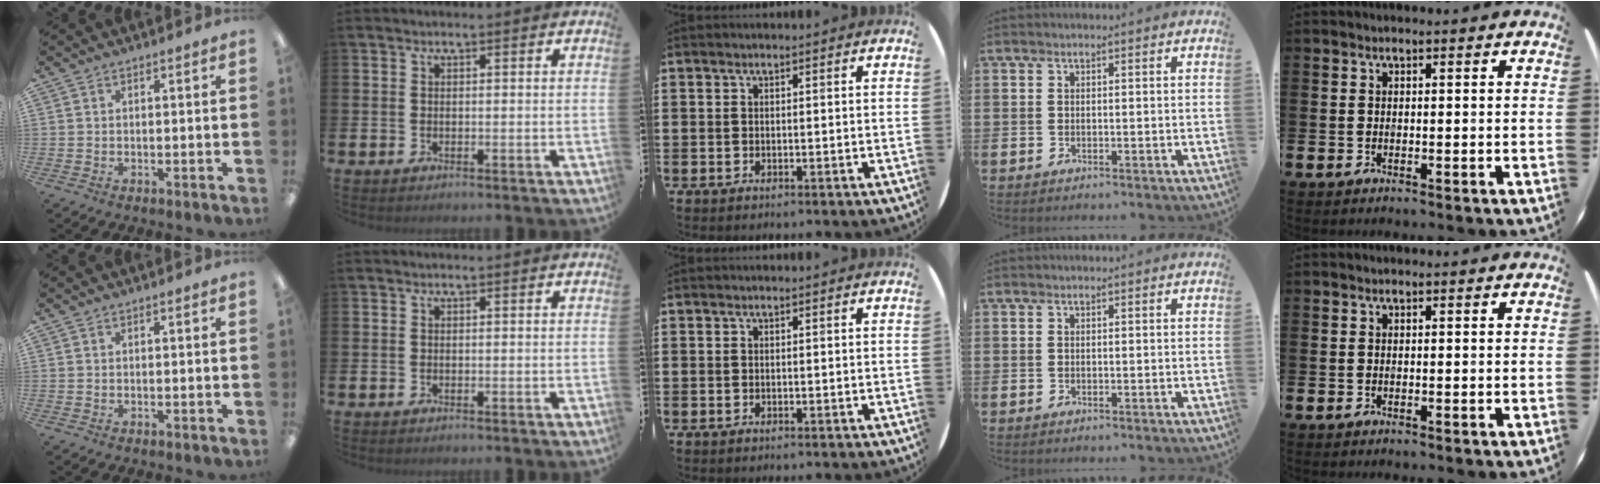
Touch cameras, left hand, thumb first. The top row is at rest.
{}